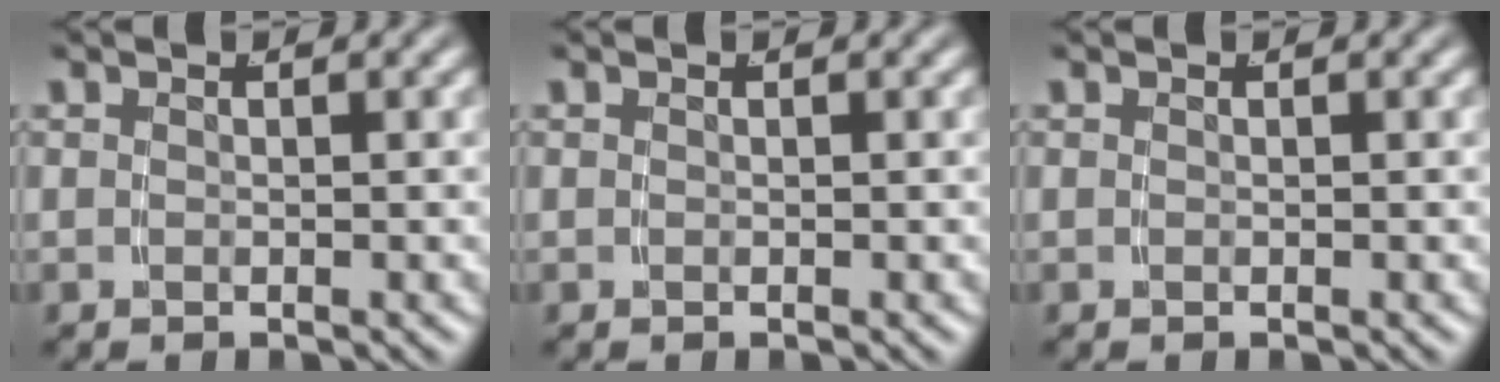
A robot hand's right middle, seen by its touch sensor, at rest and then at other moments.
{"total": 0.0}
{"total": 0.0}